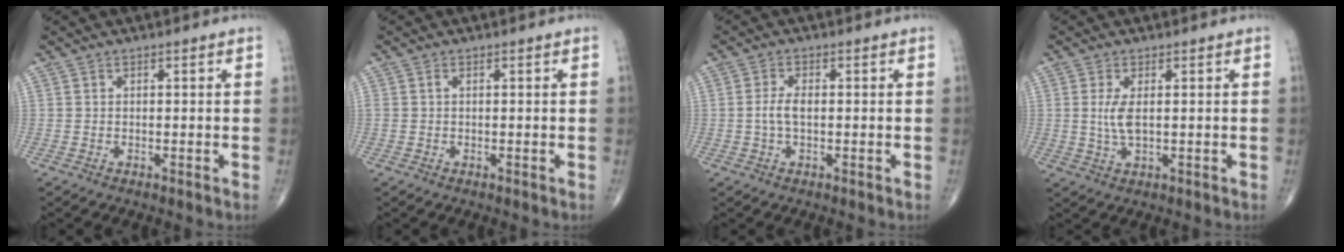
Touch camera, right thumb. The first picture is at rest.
{"total": 0.6, "force": [0.0, 0.4, 0.5], "torque": [-0.015, 0.003, 0.002]}
{"total": 3.1, "force": [-0.2, 1.4, 2.8], "torque": [-0.063, 0.006, -0.006]}
{"total": 4.0, "force": [0.4, 1.5, 3.7], "torque": [-0.086, -0.007, 0.012]}